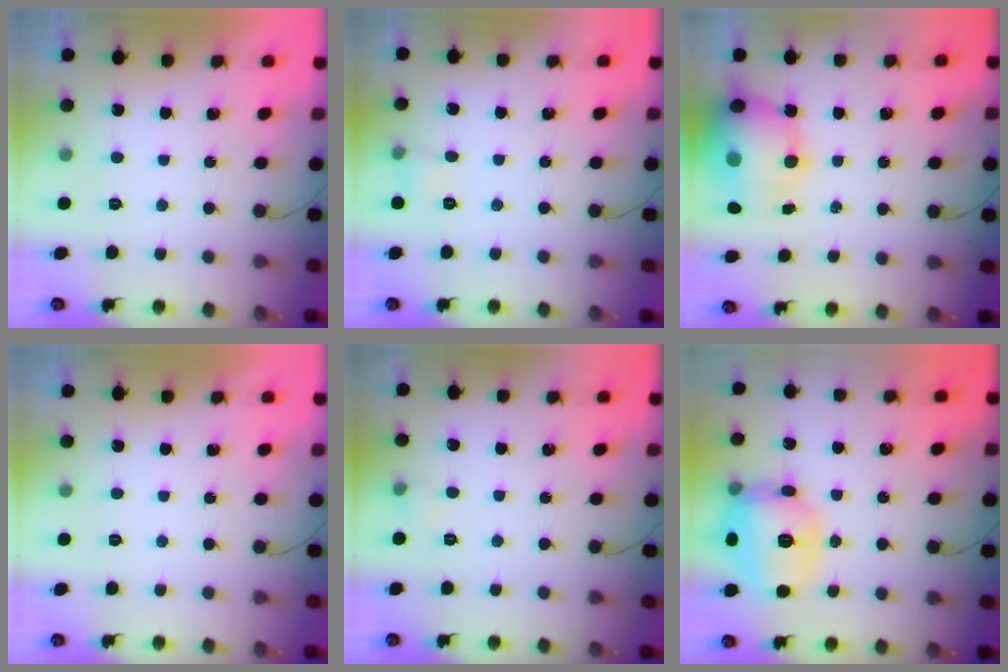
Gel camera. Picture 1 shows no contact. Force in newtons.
{"total": 4.4, "press": 4.1, "slide": 1.6}
{"total": 15.4, "press": 14.8, "slide": 4.4}
{"total": 0.0}
{"total": 3.0, "press": 2.7, "slide": 1.3}
{"total": 17.7, "press": 17.6, "slide": 1.4}